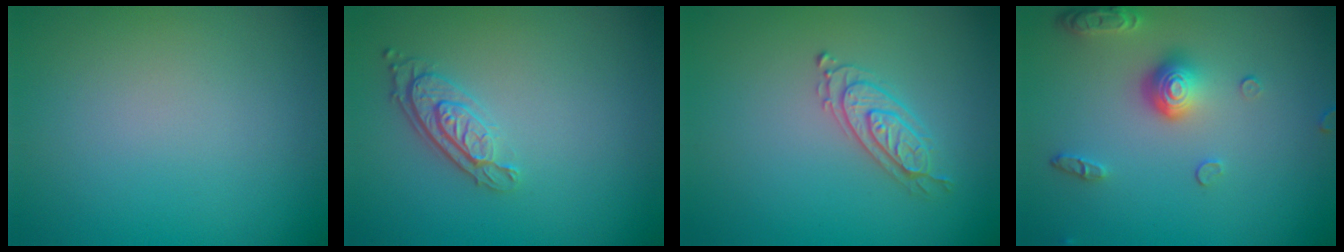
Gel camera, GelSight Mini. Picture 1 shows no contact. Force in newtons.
{"total": 3.1, "press": 2.4, "slide": 2.0}
{"total": 2.1, "press": 2.1, "slide": 0.4}
{"total": 3.7, "press": 2.9, "slide": 2.4}